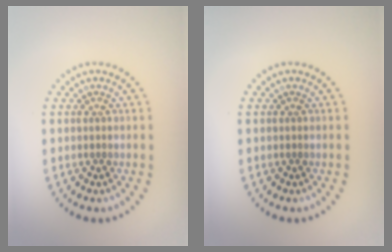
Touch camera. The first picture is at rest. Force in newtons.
{"total": 0.0}